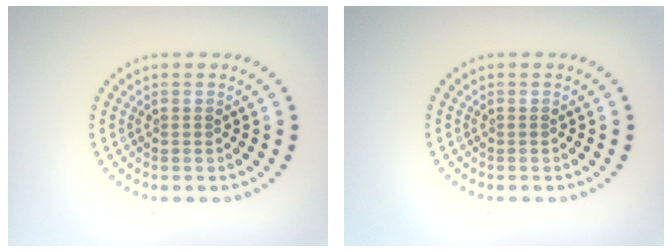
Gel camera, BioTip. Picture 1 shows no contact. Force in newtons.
{"total": 0.0}